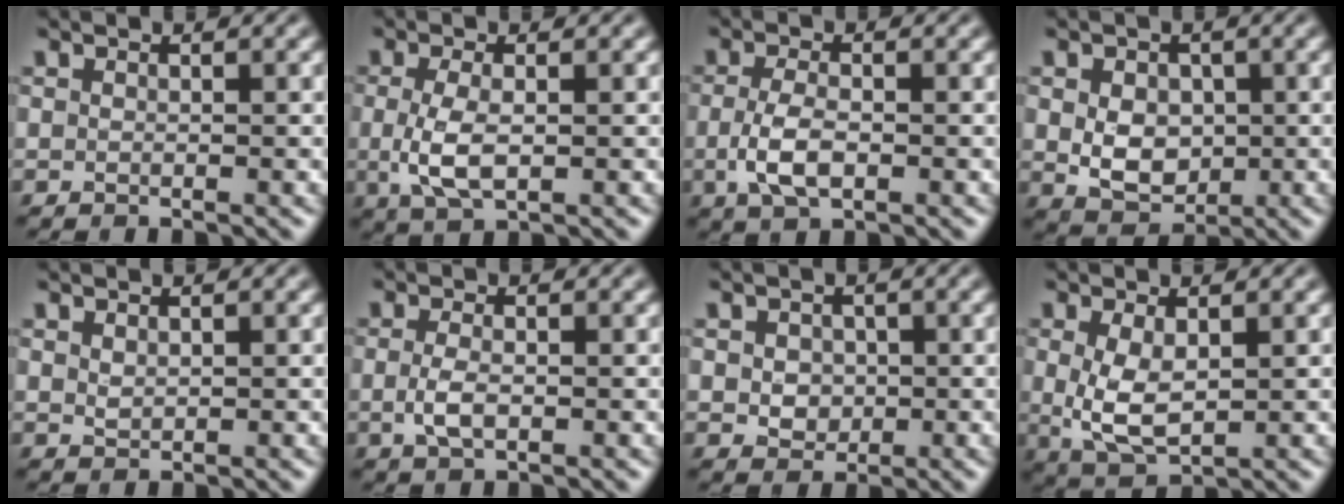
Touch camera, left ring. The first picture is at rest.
{"total": 3.7, "force": [-0.3, 1.6, 3.3], "torque": [-0.080, -0.005, -0.005]}
{"total": 3.5, "force": [-0.7, 1.6, 3.0], "torque": [-0.067, -0.006, -0.015]}
{"total": 4.3, "force": [0.1, 3.2, 2.8], "torque": [-0.052, -0.007, 0.006]}
{"total": 0.8, "force": [0.6, 0.4, 0.4], "torque": [-0.012, -0.002, 0.016]}
{"total": 2.1, "force": [-0.3, 0.9, 1.9], "torque": [-0.045, -0.005, -0.009]}
{"total": 2.3, "force": [0.1, 2.0, 1.2], "torque": [-0.020, -0.003, 0.003]}
{"total": 4.0, "force": [0.3, 2.0, 3.4], "torque": [-0.078, -0.003, 0.014]}